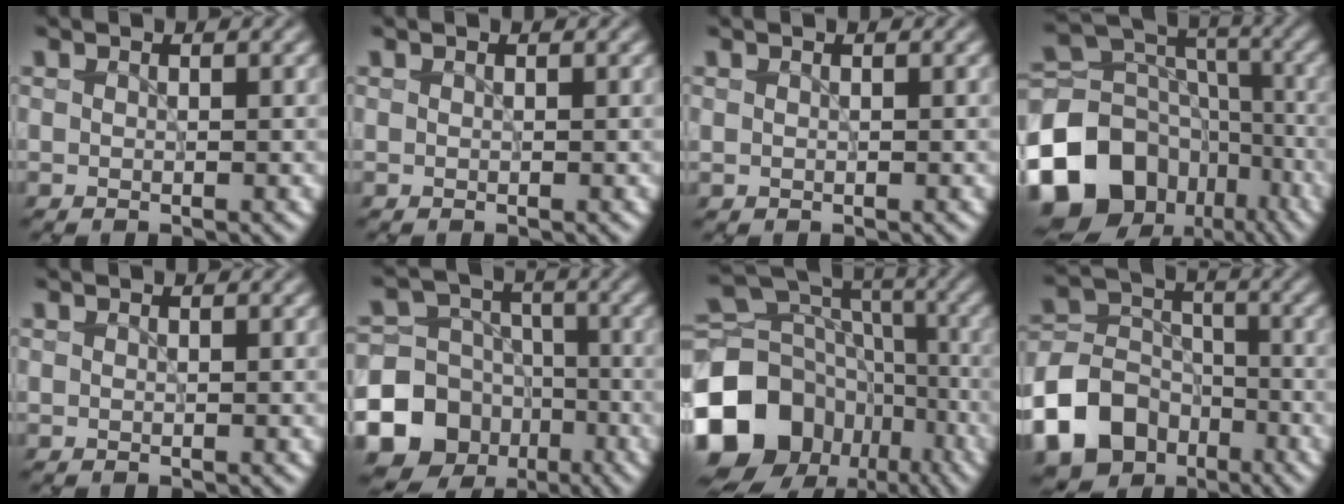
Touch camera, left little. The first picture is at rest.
{"total": 0.0}
{"total": 0.0}
{"total": 16.2, "force": [-7.7, 12.3, 7.3], "torque": [-0.187, -0.008, -0.121]}
{"total": 0.0}
{"total": 14.3, "force": [-6.4, 12.2, 3.7], "torque": [-0.096, -0.042, -0.118]}
{"total": 19.1, "force": [-8.5, 14.9, 8.3], "torque": [-0.202, -0.019, -0.136]}
{"total": 11.6, "force": [-6.2, 8.8, 4.4], "torque": [-0.101, -0.017, -0.127]}